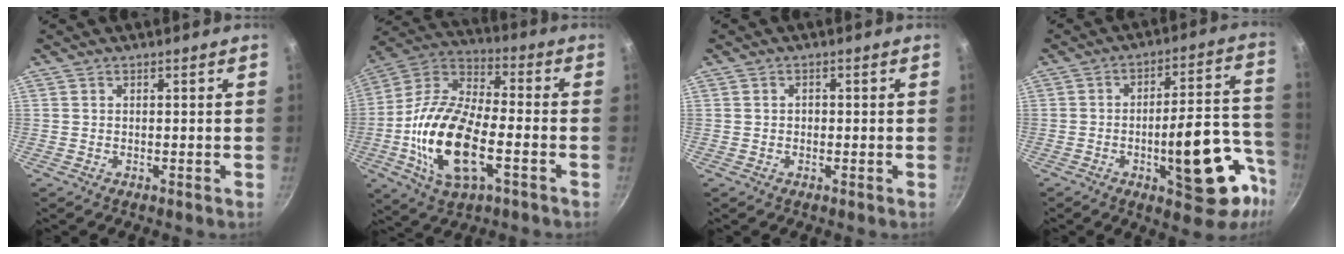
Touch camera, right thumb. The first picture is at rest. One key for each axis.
{"total": 20.7, "fx": -5.4, "fy": 9.6, "fz": 17.5, "tx": -0.337, "ty": 0.026, "tz": -0.114}
{"total": 1.1, "fx": -0.1, "fy": 0.9, "fz": 0.6, "tx": -0.007, "ty": 0.004, "tz": -0.001}
{"total": 22.4, "fx": -8.1, "fy": 9.1, "fz": 18.8, "tx": -0.210, "ty": 0.052, "tz": -0.109}